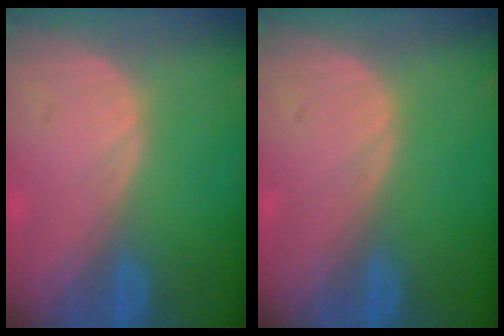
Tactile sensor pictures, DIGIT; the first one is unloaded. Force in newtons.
{"total": 0.0}